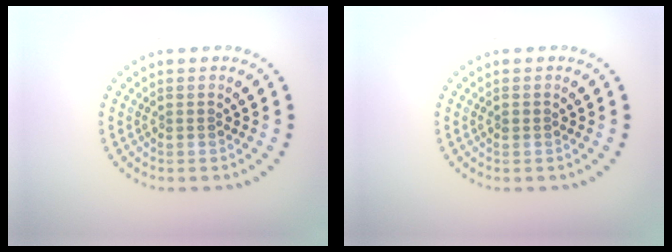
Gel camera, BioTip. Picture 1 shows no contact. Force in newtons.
{"total": 0.5, "press": 0.5, "slide": 0.2}